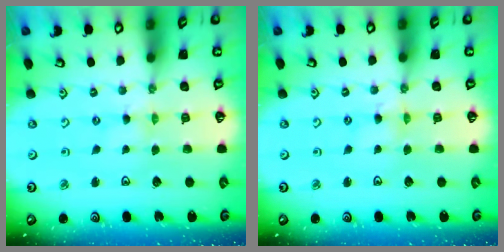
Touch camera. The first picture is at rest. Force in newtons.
{"total": 1.2, "press": 1.2, "slide": 0.3}